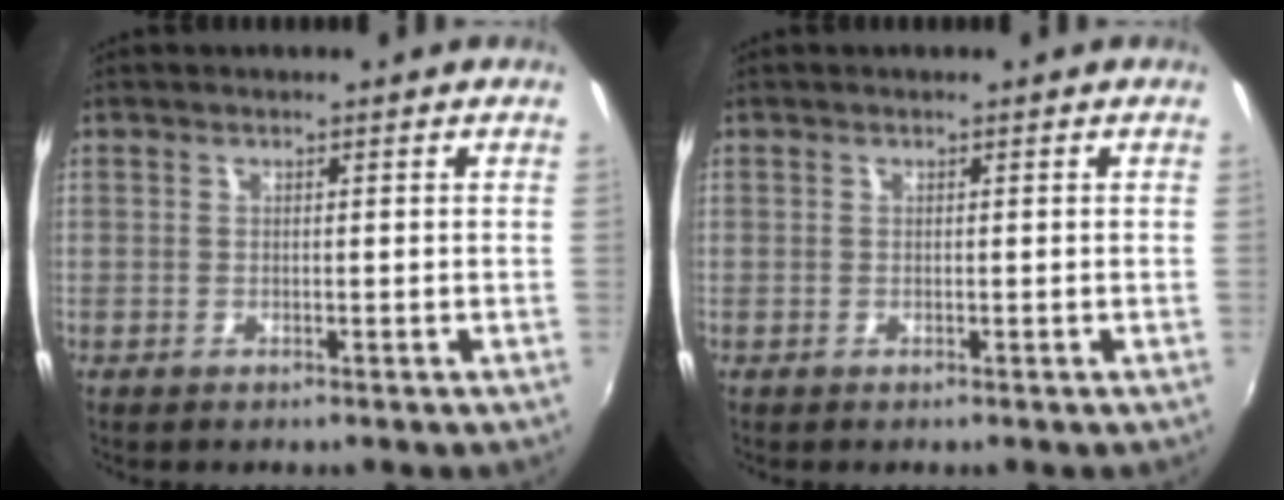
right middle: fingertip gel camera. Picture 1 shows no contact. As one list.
[{"total": 0.0}]